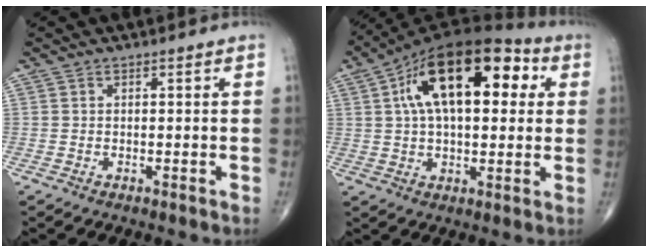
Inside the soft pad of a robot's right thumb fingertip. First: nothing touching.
{"total": 21.3, "force": [6.0, 10.6, 17.5], "torque": [-0.270, 0.029, 0.087]}